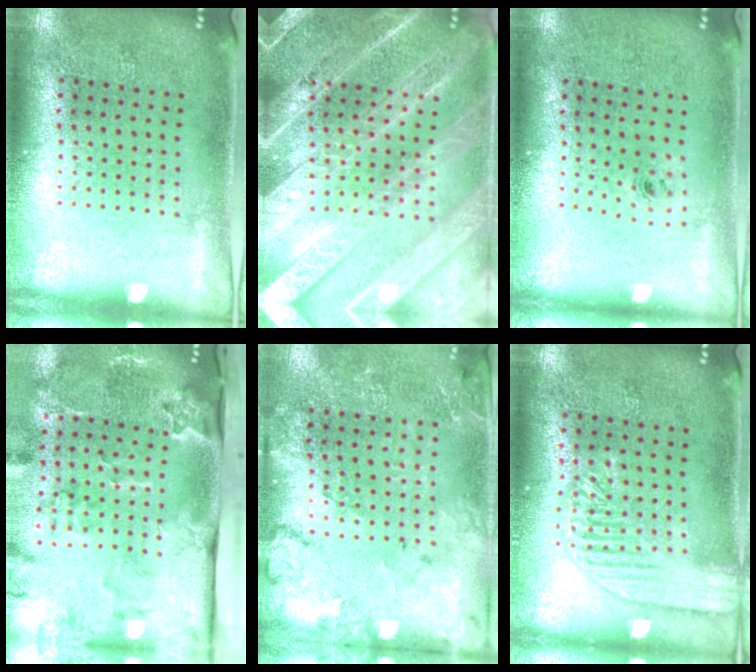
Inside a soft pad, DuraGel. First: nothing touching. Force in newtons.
{"total": 5.9, "press": 5.8, "slide": 0.7}
{"total": 0.6, "press": 0.3, "slide": 0.5}
{"total": 3.7, "press": 2.5, "slide": 2.7}
{"total": 1.8, "press": 1.7, "slide": 0.4}
{"total": 1.9, "press": 1.8, "slide": 0.2}